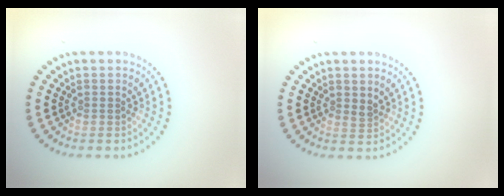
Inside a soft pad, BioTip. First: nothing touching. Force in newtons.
{"total": 1.0, "press": 0.8, "slide": 0.6}